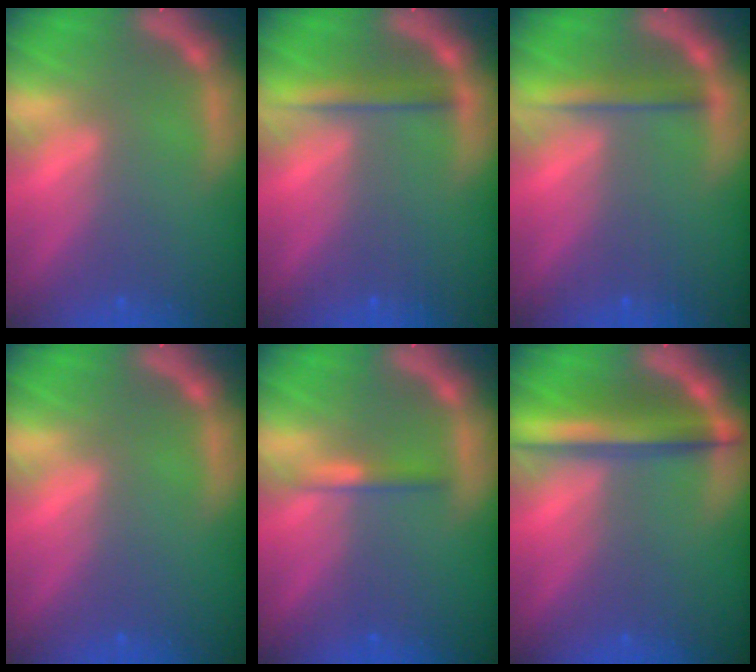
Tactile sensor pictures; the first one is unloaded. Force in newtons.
{"total": 2.5}
{"total": 2.5}
{"total": 0.0}
{"total": 1.4}
{"total": 5.5}